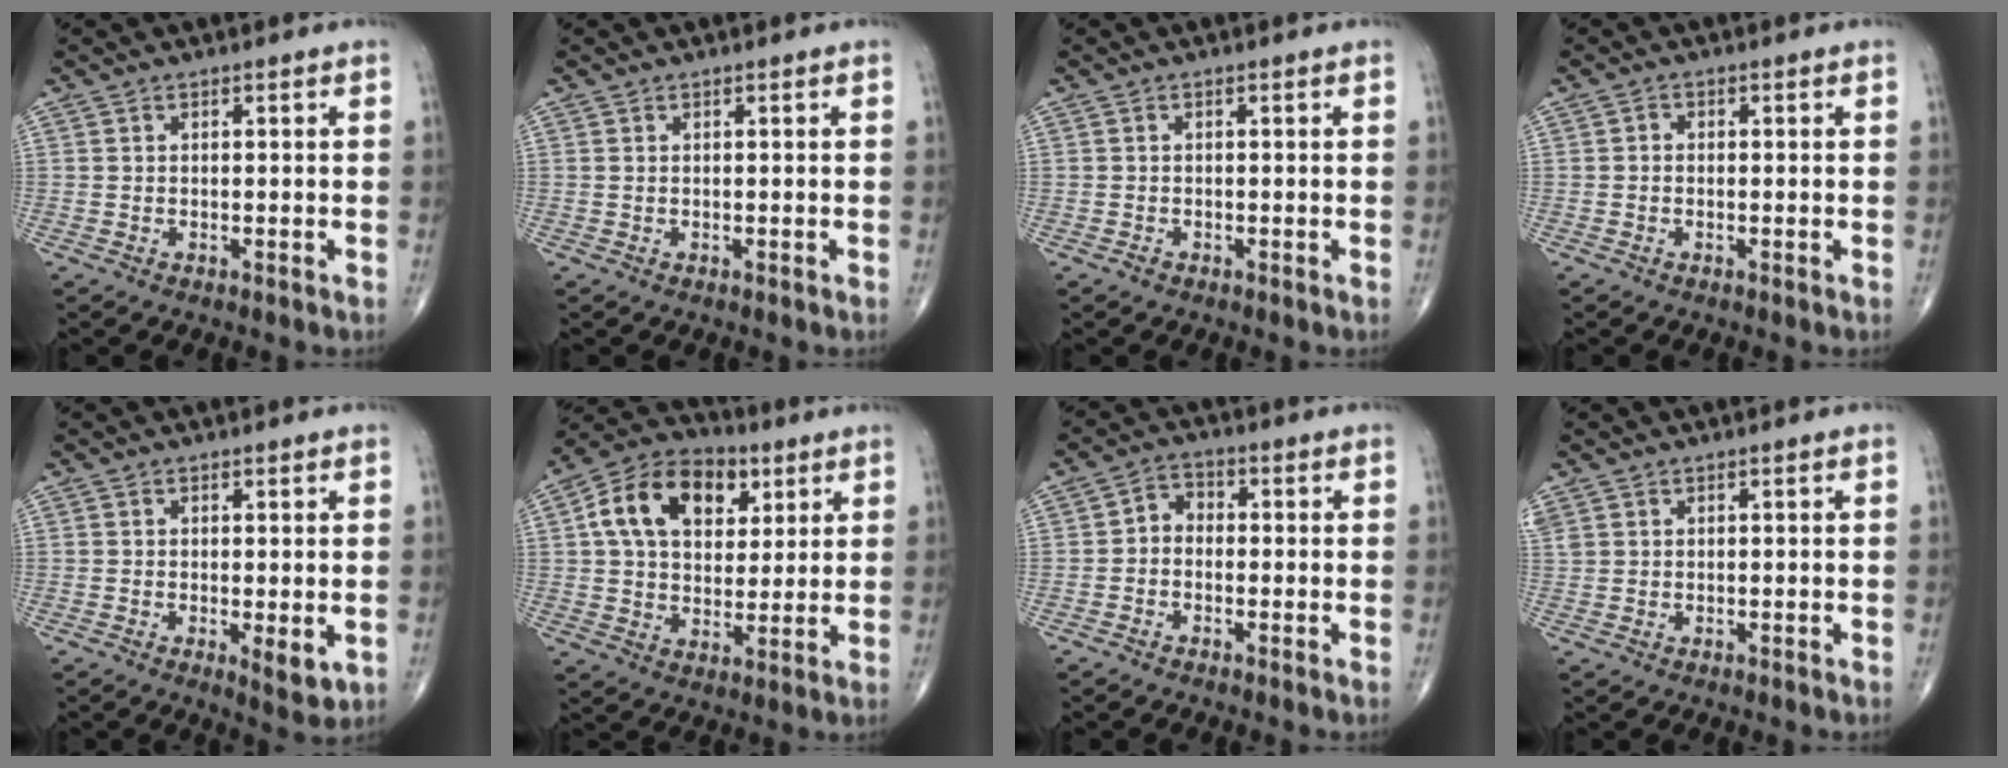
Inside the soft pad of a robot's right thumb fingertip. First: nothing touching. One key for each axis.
{"total": 0.0}
{"total": 0.6, "fx": -0.5, "fy": 0.4, "fz": 0.2, "tx": -0.002, "ty": 0.000, "tz": -0.012}
{"total": 1.0, "fx": -0.2, "fy": 0.8, "fz": 0.5, "tx": 0.003, "ty": 0.004, "tz": -0.008}
{"total": 4.0, "fx": -0.6, "fy": 1.4, "fz": 3.7, "tx": -0.055, "ty": -0.014, "tz": -0.007}
{"total": 16.7, "fx": 5.6, "fy": 11.3, "fz": 10.9, "tx": -0.161, "ty": 0.001, "tz": 0.090}
{"total": 3.7, "fx": -0.7, "fy": 2.9, "fz": 2.1, "tx": -0.015, "ty": 0.018, "tz": -0.028}
{"total": 2.0, "fx": 0.9, "fy": 1.5, "fz": 0.8, "tx": -0.021, "ty": 0.011, "tz": 0.024}